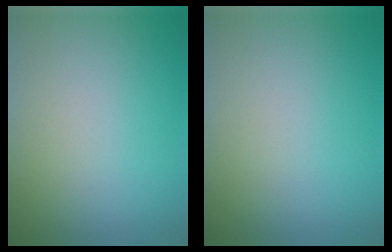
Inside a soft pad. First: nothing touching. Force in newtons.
{"total": 0.0}